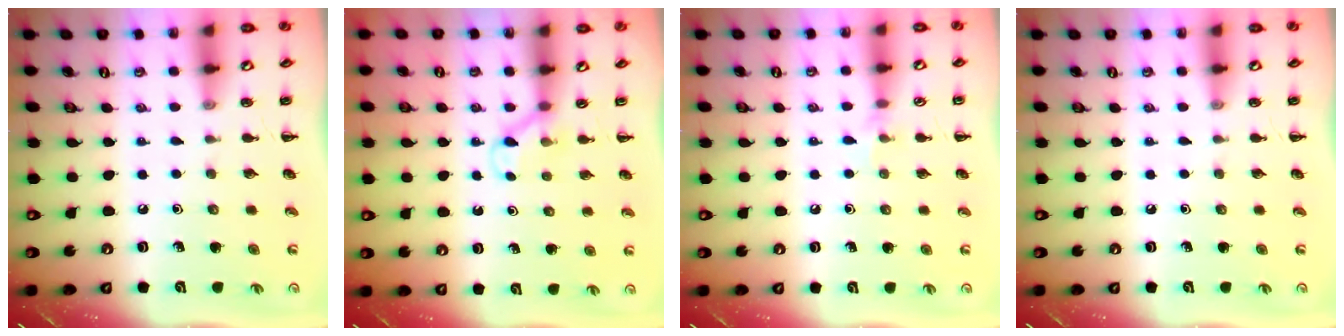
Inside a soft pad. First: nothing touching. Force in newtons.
{"total": 5.0, "press": 4.8, "slide": 1.3}
{"total": 4.8, "press": 4.5, "slide": 1.4}
{"total": 0.0}